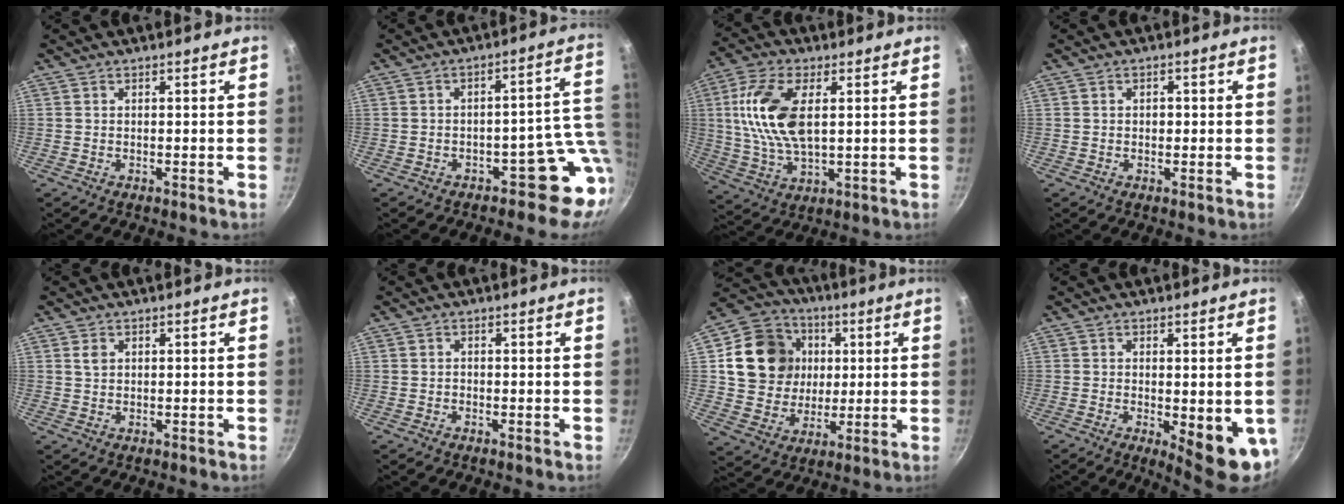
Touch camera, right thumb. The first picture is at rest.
{"total": 9.5, "force": [-2.6, 6.5, 6.5], "torque": [0.007, 0.035, -0.034]}
{"total": 14.1, "force": [2.7, 7.0, 11.9], "torque": [-0.234, -0.001, 0.050]}
{"total": 1.6, "force": [0.1, 1.2, 1.0], "torque": [-0.011, 0.005, 0.000]}
{"total": 1.7, "force": [0.7, 1.2, 1.0], "torque": [-0.017, 0.000, 0.012]}
{"total": 0.5, "force": [-0.3, 0.4, 0.1], "torque": [-0.004, 0.004, -0.007]}
{"total": 17.3, "force": [3.2, 15.0, 8.0], "torque": [-0.121, 0.009, 0.057]}
{"total": 10.4, "force": [-1.9, 3.4, 9.7], "torque": [-0.102, -0.012, -0.015]}